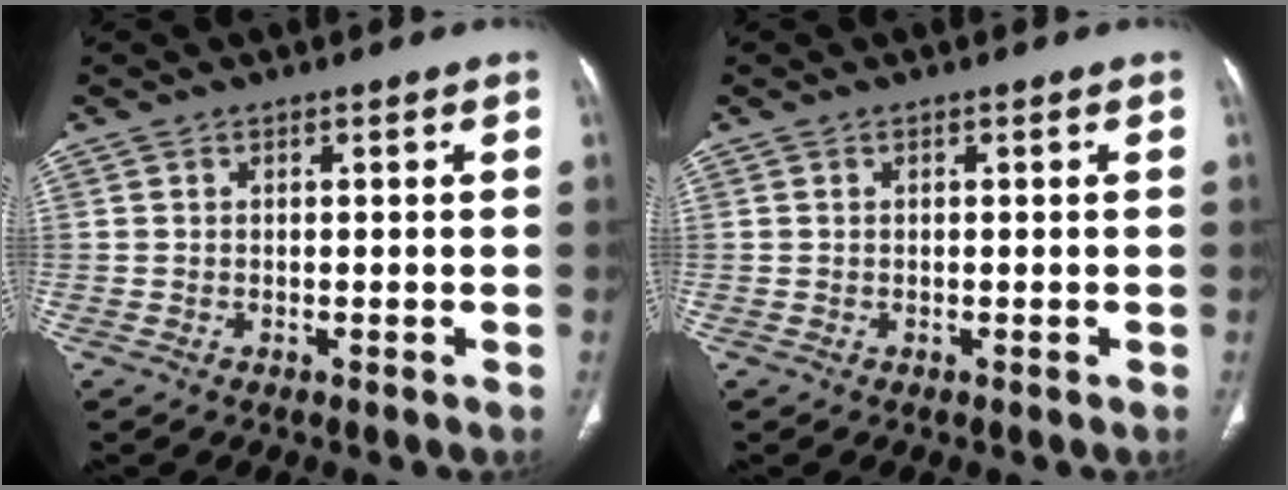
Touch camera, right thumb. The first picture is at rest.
{"total": 0.0}